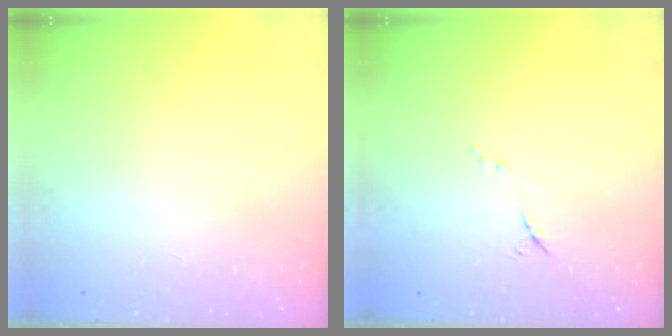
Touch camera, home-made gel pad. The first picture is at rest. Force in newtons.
{"total": 6.4, "press": 6.3, "slide": 1.3}